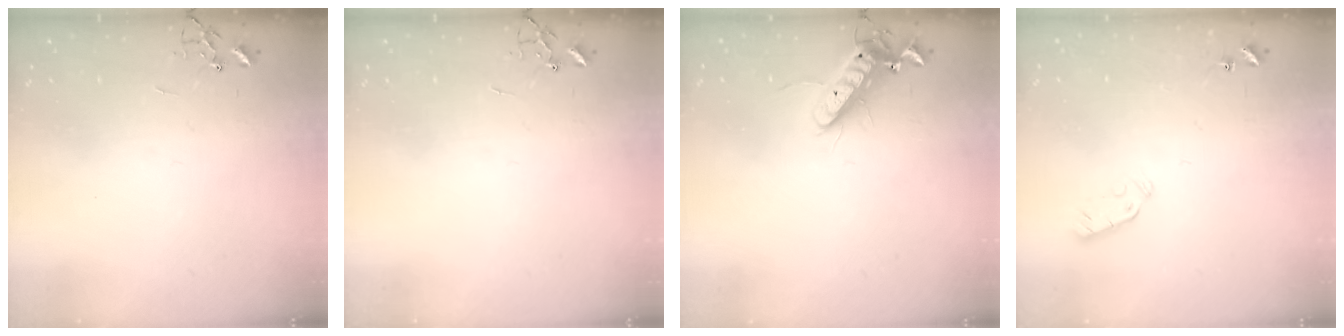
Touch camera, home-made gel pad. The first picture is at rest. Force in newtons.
{"total": 0.0}
{"total": 11.9, "press": 11.7, "slide": 2.2}
{"total": 3.3, "press": 3.1, "slide": 1.0}